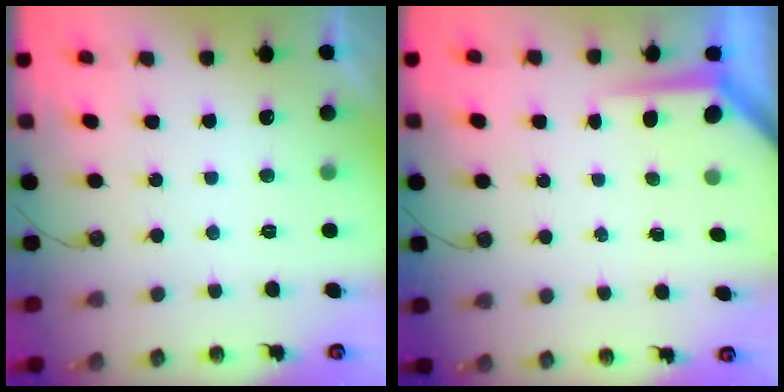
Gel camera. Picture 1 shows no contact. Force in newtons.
{"total": 3.9, "press": 3.9, "slide": 0.3}